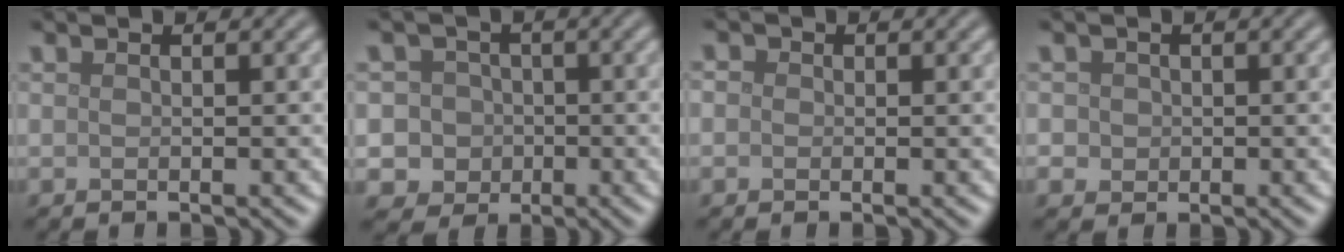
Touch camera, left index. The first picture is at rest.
{"total": 5.1, "force": [-0.7, 4.9, 1.2], "torque": [0.005, 0.021, -0.039]}
{"total": 1.0, "force": [0.2, 0.9, 0.3], "torque": [-0.006, 0.002, -0.009]}
{"total": 2.1, "force": [0.4, 1.9, 0.8], "torque": [-0.004, 0.011, 0.004]}